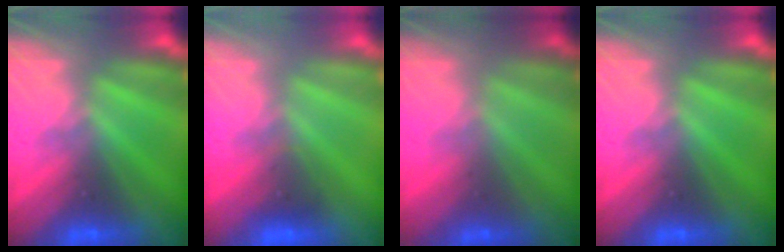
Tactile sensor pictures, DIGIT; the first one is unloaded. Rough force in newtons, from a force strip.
{"total": 1.8}
{"total": 1.5}
{"total": 0.0}